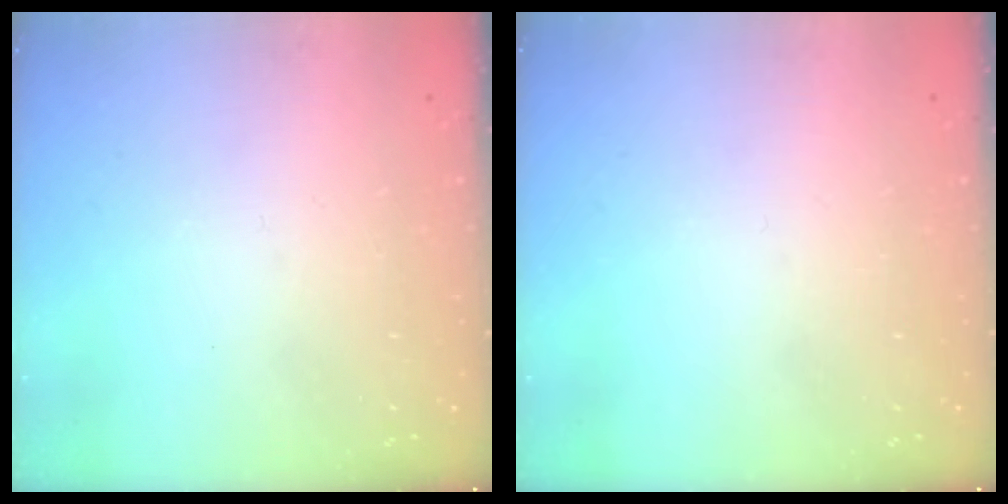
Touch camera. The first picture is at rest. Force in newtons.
{"total": 0.0}